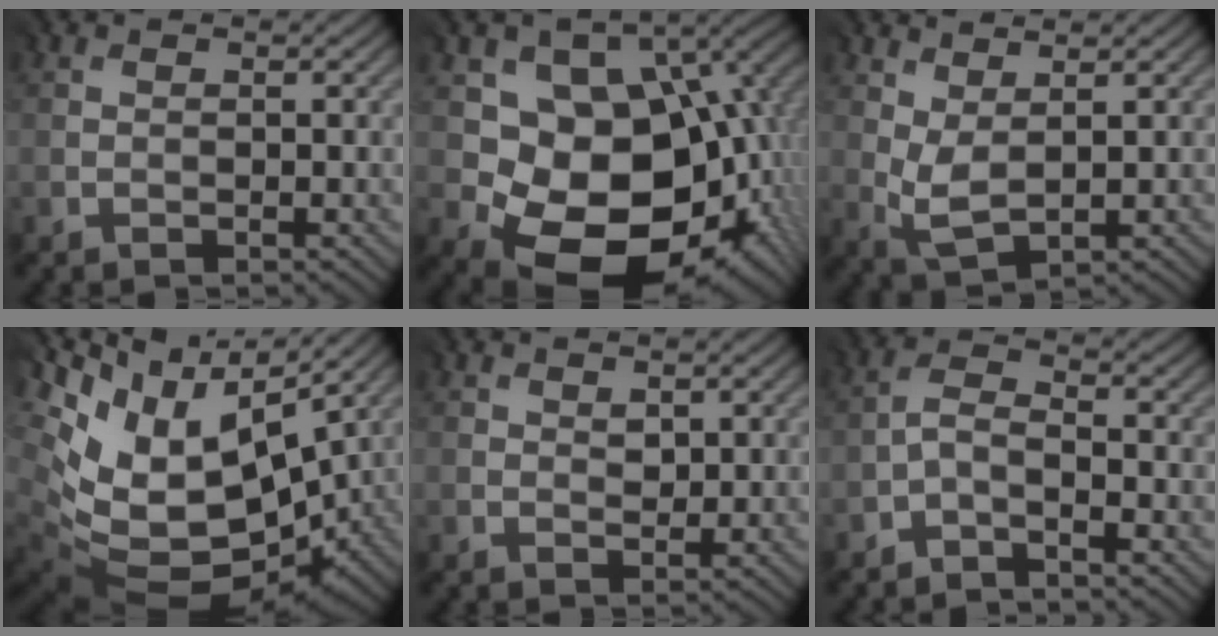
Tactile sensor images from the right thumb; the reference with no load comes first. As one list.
[{"total": 16.1, "force": [-1.3, 11.8, 10.8], "torque": [-0.161, -0.034, -0.006]}, {"total": 3.3, "force": [1.1, 1.6, 2.6], "torque": [-0.077, -0.004, 0.028]}, {"total": 15.2, "force": [1.1, 10.6, 10.8], "torque": [-0.206, -0.033, 0.078]}, {"total": 1.5, "force": [0.7, 1.0, 0.8], "torque": [-0.014, -0.002, 0.016]}, {"total": 2.7, "force": [-2.0, 0.7, 1.7], "torque": [-0.038, 0.004, -0.049]}]